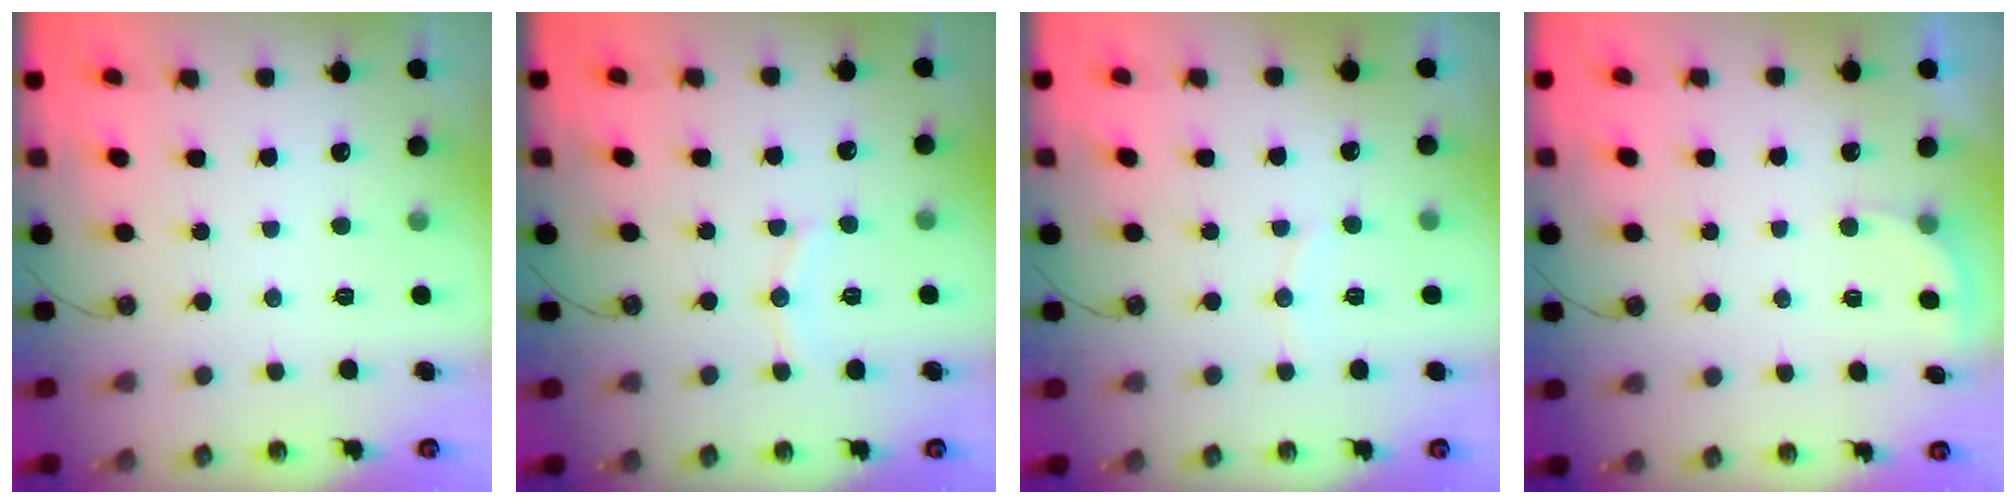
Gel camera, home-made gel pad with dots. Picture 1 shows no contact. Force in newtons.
{"total": 6.3, "press": 6.3, "slide": 0.7}
{"total": 3.4, "press": 3.4, "slide": 0.3}
{"total": 2.3, "press": 2.3, "slide": 0.5}